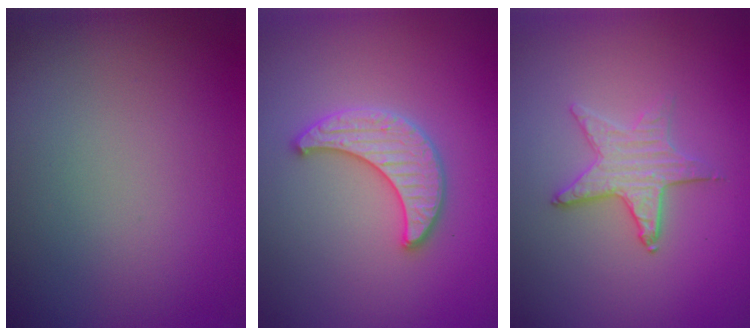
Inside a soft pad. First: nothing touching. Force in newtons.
{"total": 4.0, "press": 4.0, "slide": 0.7}
{"total": 2.8, "press": 2.5, "slide": 1.3}